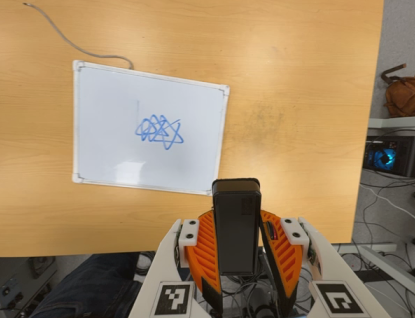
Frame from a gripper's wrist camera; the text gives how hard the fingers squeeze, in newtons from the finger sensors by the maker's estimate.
{"total": 5.4, "left": 5.0, "right": 5.8}